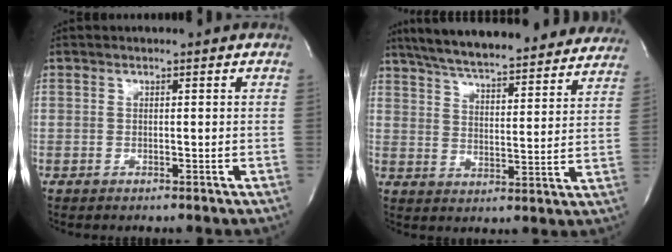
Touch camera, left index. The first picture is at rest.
{"total": 28.2, "force": [25.2, 4.8, 11.6], "torque": [-0.193, -0.017, 0.325]}